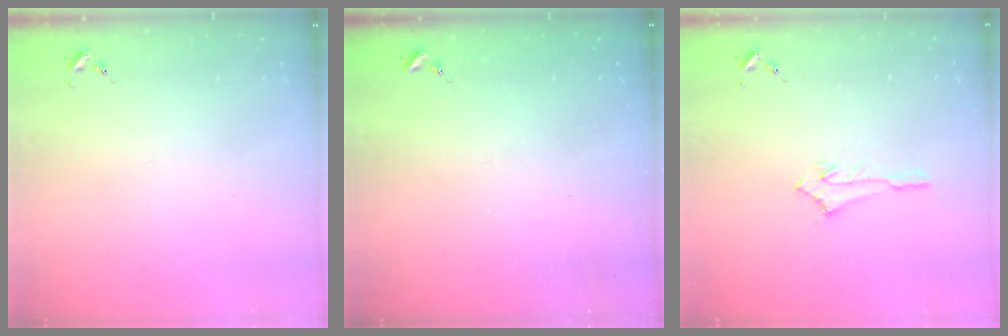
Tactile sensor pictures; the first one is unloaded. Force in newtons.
{"total": 0.0}
{"total": 2.5, "press": 2.5, "slide": 0.2}